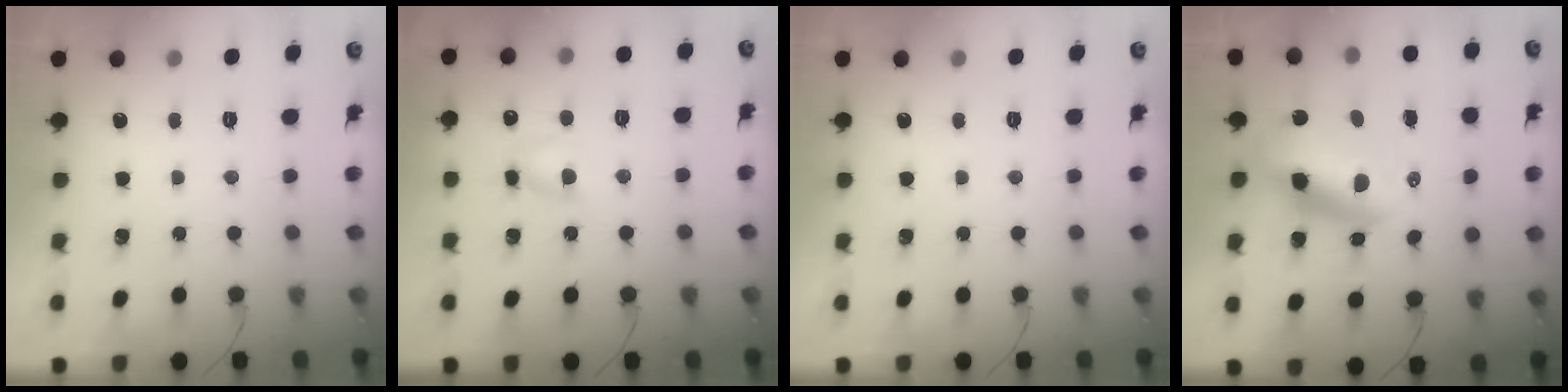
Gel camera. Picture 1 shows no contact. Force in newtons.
{"total": 4.8, "press": 4.6, "slide": 1.3}
{"total": 0.0}
{"total": 10.7, "press": 10.6, "slide": 1.5}